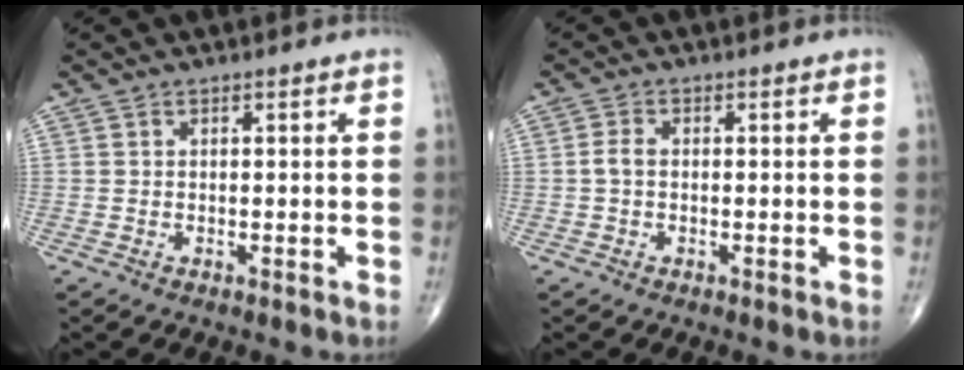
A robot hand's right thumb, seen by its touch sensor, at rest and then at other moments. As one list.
[{"total": 2.0, "force": [-0.2, 1.3, 1.5], "torque": [-0.030, 0.004, -0.009]}]